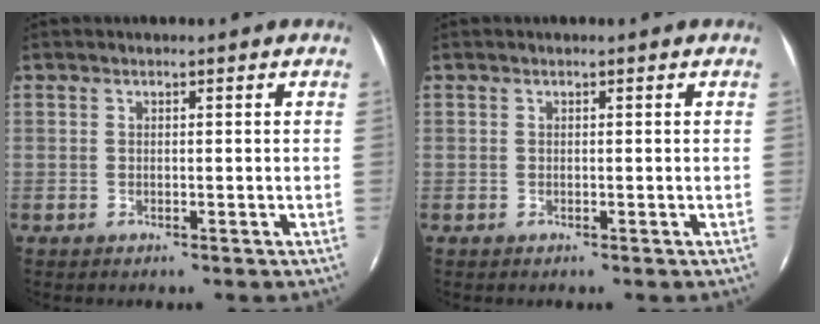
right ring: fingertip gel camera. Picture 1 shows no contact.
{"total": 0.0}